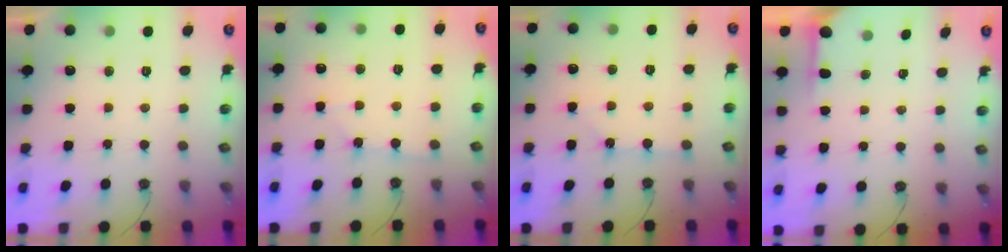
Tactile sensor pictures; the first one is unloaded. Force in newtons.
{"total": 3.2, "press": 3.2, "slide": 0.3}
{"total": 1.8, "press": 1.8, "slide": 0.3}
{"total": 2.2, "press": 2.2, "slide": 0.3}